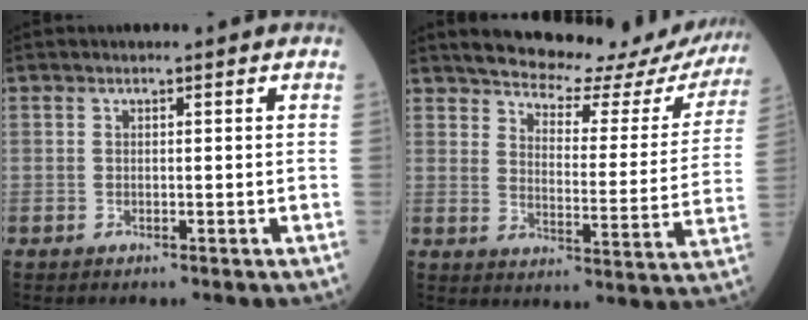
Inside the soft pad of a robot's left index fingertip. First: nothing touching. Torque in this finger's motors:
{"motor_torque": [0.82, -1.31, -0.29, 0.02]}